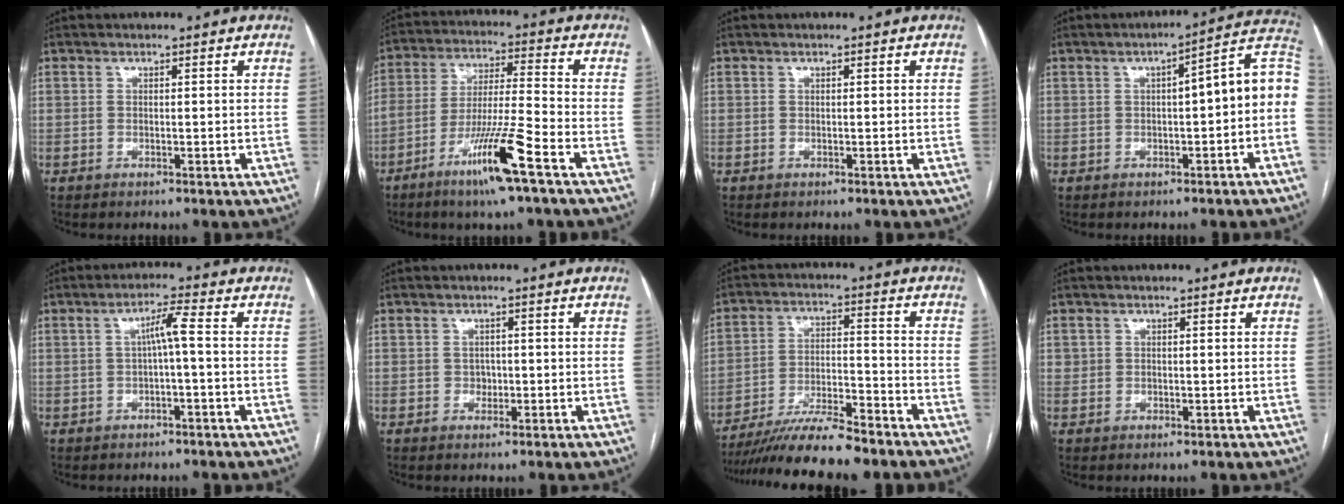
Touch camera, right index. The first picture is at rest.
{"total": 12.4, "force": [-6.9, -0.4, 10.3], "torque": [-0.196, -0.018, -0.129]}
{"total": 0.0}
{"total": 10.4, "force": [-0.1, 2.1, 10.1], "torque": [-0.132, 0.042, -0.005]}
{"total": 3.7, "force": [0.0, 0.0, 3.7], "torque": [-0.066, 0.014, 0.001]}
{"total": 1.8, "force": [-0.3, 1.6, 0.8], "torque": [-0.007, 0.005, -0.003]}
{"total": 13.2, "force": [-11.4, 0.9, 6.6], "torque": [-0.106, -0.005, -0.193]}
{"total": 0.8, "force": [0.4, 0.7, 0.1], "torque": [0.007, 0.005, 0.007]}